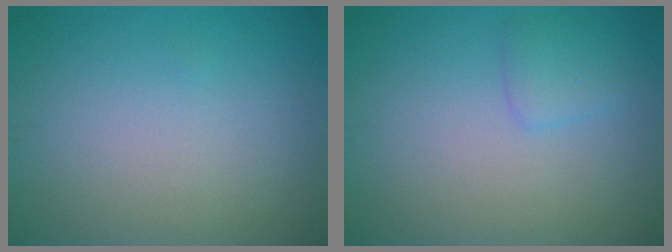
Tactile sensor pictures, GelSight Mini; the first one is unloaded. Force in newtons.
{"total": 1.6, "press": 1.6, "slide": 0.0}